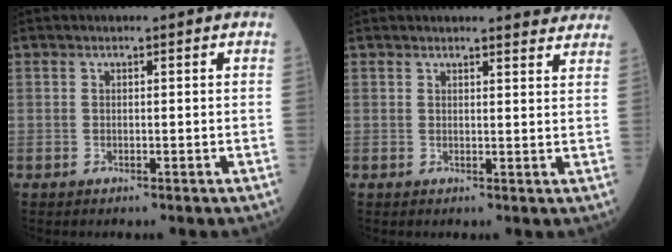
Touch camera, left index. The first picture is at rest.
{"total": 6.3, "force": [6.1, 0.7, 1.3], "torque": [-0.006, -0.005, 0.048]}